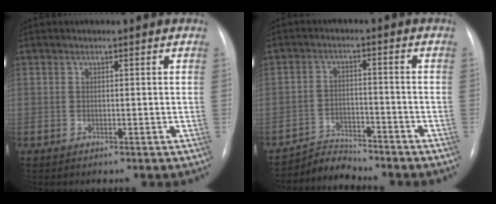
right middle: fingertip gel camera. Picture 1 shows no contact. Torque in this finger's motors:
{"motor_torque": [-0.38, -0.36, -0.09, -0.02]}